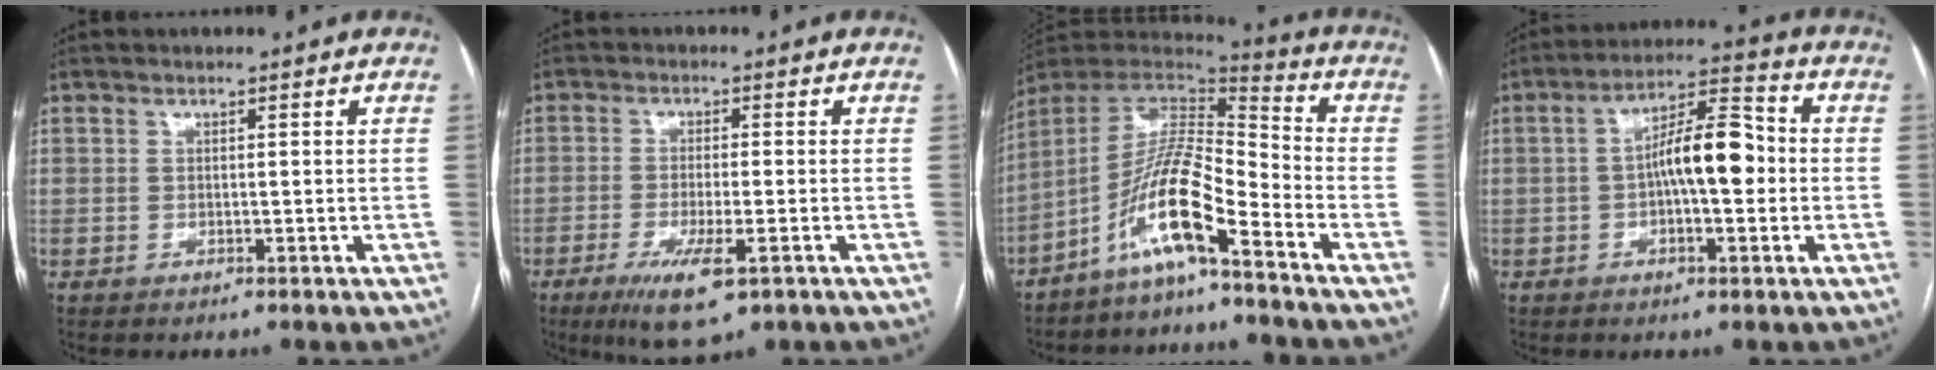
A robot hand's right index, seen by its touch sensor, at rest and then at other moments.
{"total": 7.8, "force": [-3.9, 1.3, 6.6], "torque": [-0.125, -0.020, -0.061]}
{"total": 12.4, "force": [-7.2, 1.1, 10.0], "torque": [-0.197, 0.010, -0.139]}
{"total": 9.6, "force": [-0.6, 2.8, 9.2], "torque": [-0.161, 0.028, -0.012]}